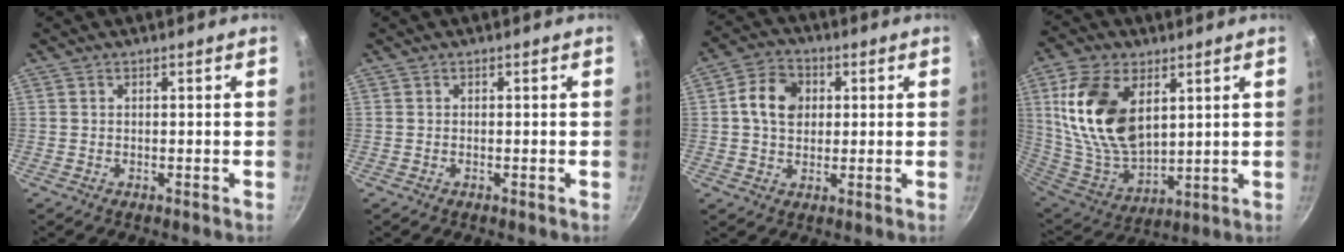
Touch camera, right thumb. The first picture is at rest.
{"total": 0.0}
{"total": 8.4, "force": [1.4, 6.5, 5.2], "torque": [-0.071, 0.010, 0.013]}
{"total": 19.8, "force": [6.1, 11.8, 14.7], "torque": [-0.262, -0.033, 0.130]}